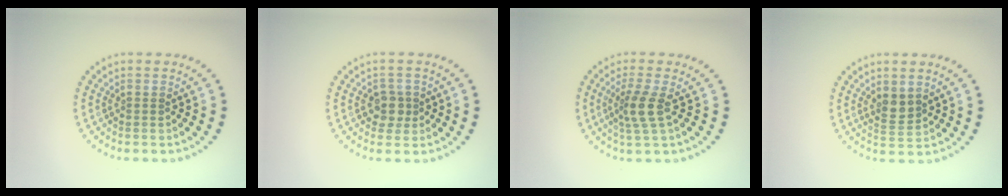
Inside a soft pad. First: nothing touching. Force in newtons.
{"total": 2.0, "press": 1.8, "slide": 0.9}
{"total": 2.7, "press": 2.1, "slide": 1.8}
{"total": 2.0, "press": 1.8, "slide": 0.8}